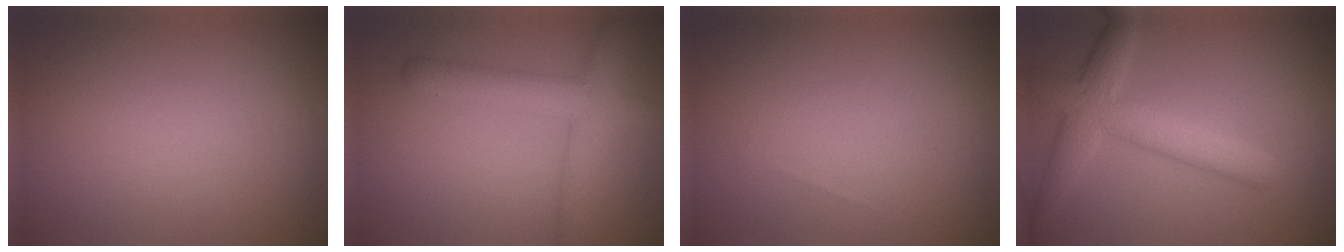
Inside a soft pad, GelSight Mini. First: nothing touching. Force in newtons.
{"total": 4.5, "press": 4.5, "slide": 0.1}
{"total": 0.0}
{"total": 5.1, "press": 5.1, "slide": 0.1}